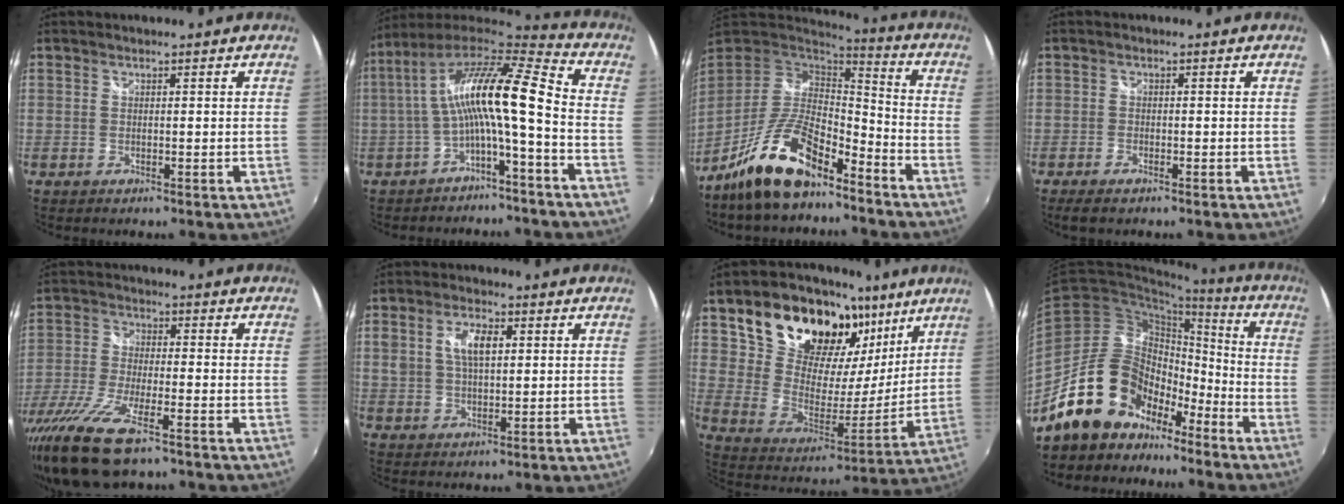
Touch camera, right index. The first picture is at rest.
{"total": 15.3, "force": [-1.1, 2.2, 15.1], "torque": [-0.280, 0.016, -0.024]}
{"total": 15.9, "force": [-11.2, 5.1, 10.1], "torque": [-0.211, -0.010, -0.207]}
{"total": 3.1, "force": [-2.3, 1.1, 1.7], "torque": [-0.044, -0.010, -0.043]}
{"total": 16.4, "force": [-11.2, 4.2, 11.3], "torque": [-0.242, -0.056, -0.214]}
{"total": 6.8, "force": [1.8, 3.6, 5.5], "torque": [-0.100, 0.010, 0.034]}
{"total": 25.1, "force": [14.7, 14.9, 13.9], "torque": [-0.246, 0.036, 0.262]}
{"total": 16.8, "force": [-12.2, 10.0, 5.9], "torque": [-0.123, 0.038, -0.203]}